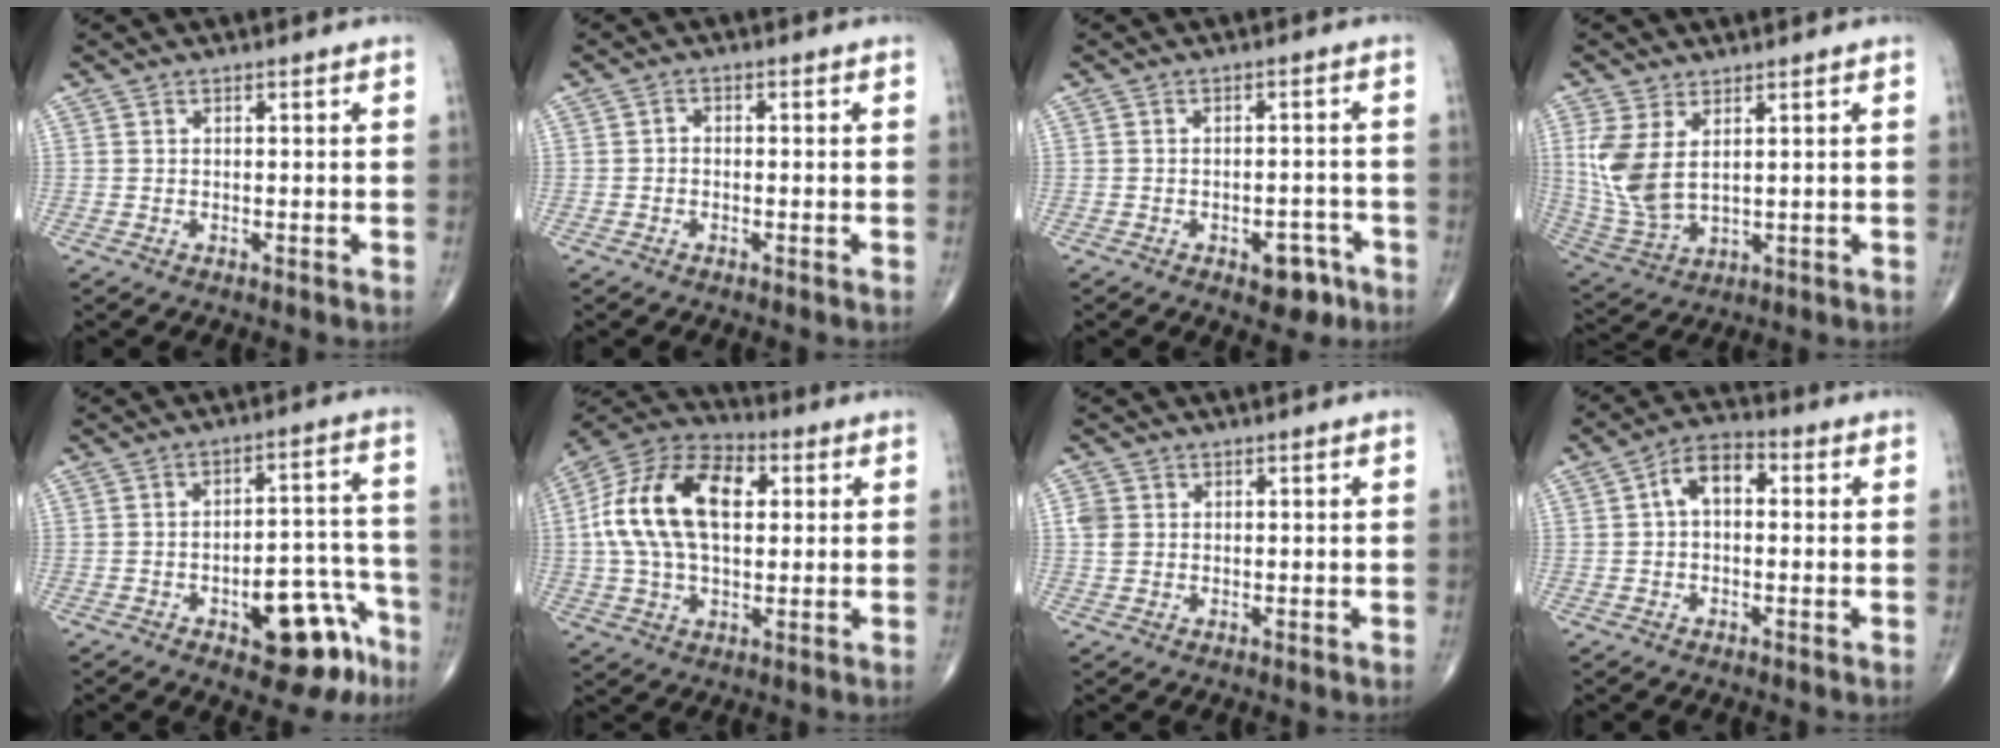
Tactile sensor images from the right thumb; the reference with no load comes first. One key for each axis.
{"total": 1.1, "fx": -0.4, "fy": 0.9, "fz": 0.6, "tx": -0.004, "ty": 0.005, "tz": -0.011}
{"total": 5.5, "fx": -3.0, "fy": 3.1, "fz": 3.4, "tx": -0.023, "ty": 0.021, "tz": -0.035}
{"total": 10.2, "fx": 2.7, "fy": 5.5, "fz": 8.2, "tx": -0.182, "ty": -0.014, "tz": 0.071}
{"total": 14.3, "fx": -7.2, "fy": 6.4, "fz": 10.5, "tx": -0.099, "ty": 0.061, "tz": -0.088}
{"total": 20.0, "fx": 3.4, "fy": 11.8, "fz": 15.8, "tx": -0.288, "ty": 0.021, "tz": 0.050}
{"total": 2.8, "fx": 0.4, "fy": 2.4, "fz": 1.4, "tx": -0.024, "ty": 0.003, "tz": 0.009}
{"total": 6.9, "fx": 0.8, "fy": 4.3, "fz": 5.4, "tx": -0.080, "ty": 0.025, "tz": 0.002}